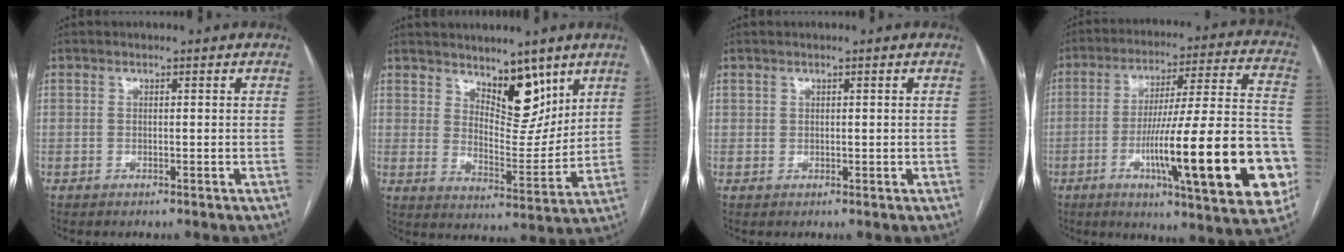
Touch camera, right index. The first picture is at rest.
{"total": 9.1, "force": [6.2, 4.0, 5.5], "torque": [-0.082, -0.013, 0.109]}
{"total": 0.7, "force": [0.4, 0.5, 0.2], "torque": [0.003, 0.000, 0.005]}
{"total": 25.8, "force": [-7.8, 2.6, 24.5], "torque": [-0.315, -0.002, -0.112]}